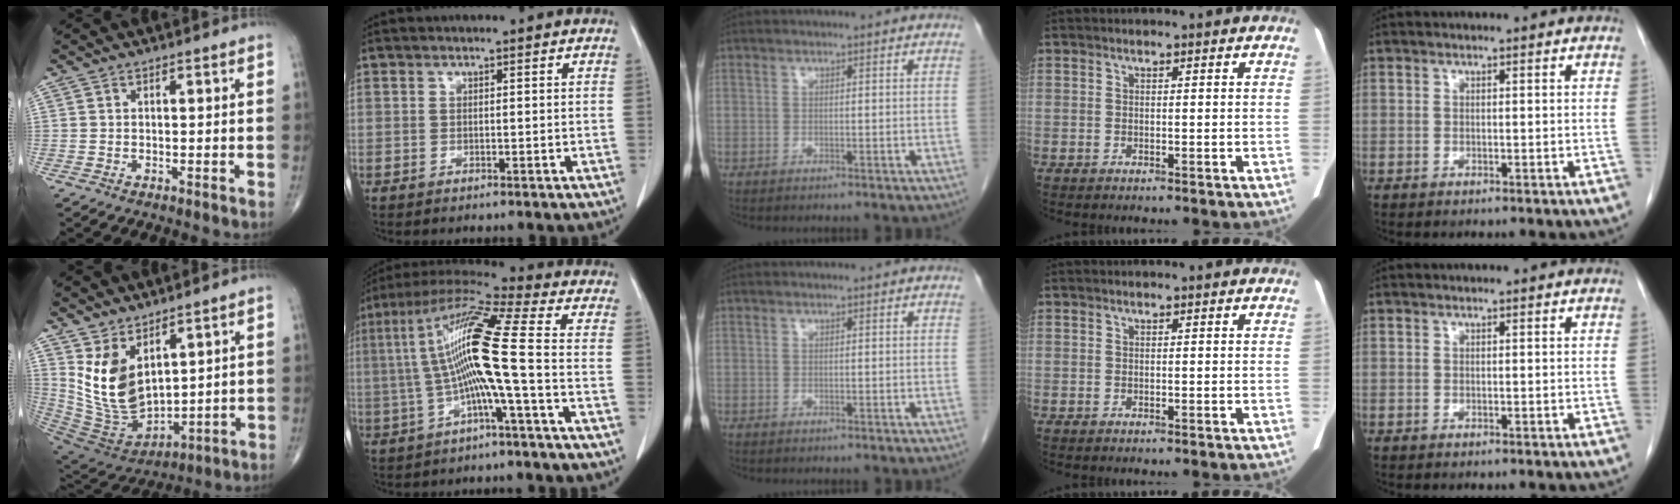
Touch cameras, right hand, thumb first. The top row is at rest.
{"thumb": {"total": 13.3, "force": [5.5, 7.3, 9.7], "torque": [-0.163, -0.042, 0.135]}, "index": {"total": 13.1, "force": [-1.2, -0.8, 13.0], "torque": [-0.254, 0.026, -0.032]}}